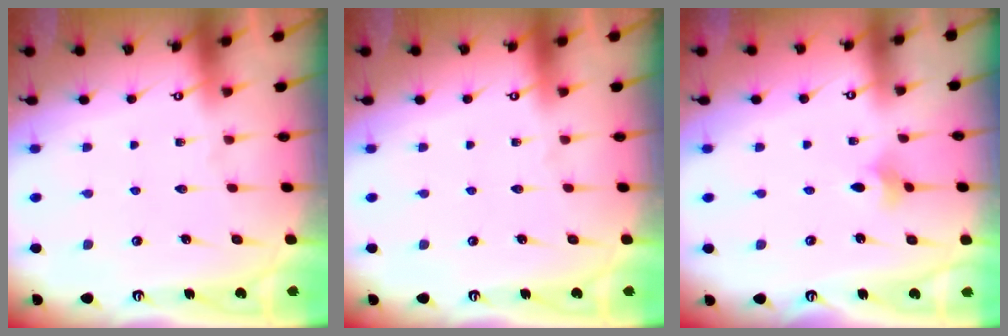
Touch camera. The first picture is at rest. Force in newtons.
{"total": 0.0}
{"total": 2.1, "press": 2.1, "slide": 0.5}